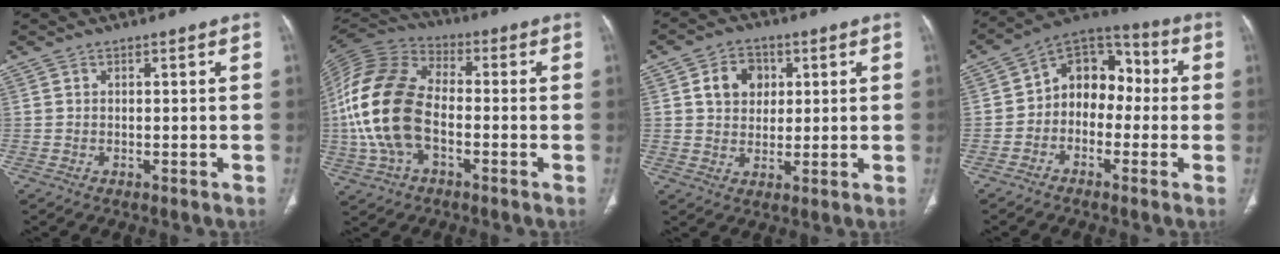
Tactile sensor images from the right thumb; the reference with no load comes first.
{"total": 18.6, "force": [-2.8, 11.4, 14.4], "torque": [-0.310, 0.026, -0.056]}
{"total": 7.2, "force": [2.1, 5.8, 3.7], "torque": [-0.031, -0.002, 0.035]}
{"total": 11.5, "force": [-1.0, 8.7, 7.5], "torque": [-0.069, 0.048, -0.037]}